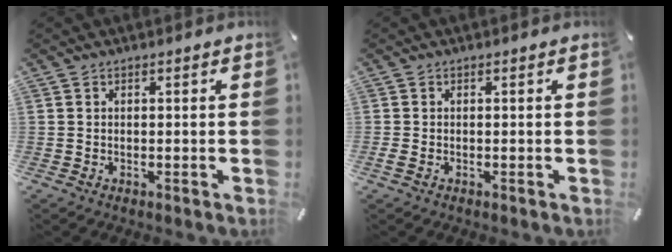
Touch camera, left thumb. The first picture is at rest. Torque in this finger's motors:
{"motor_torque": [0.07, 0.08, 0.09, -0.08, 0.01]}